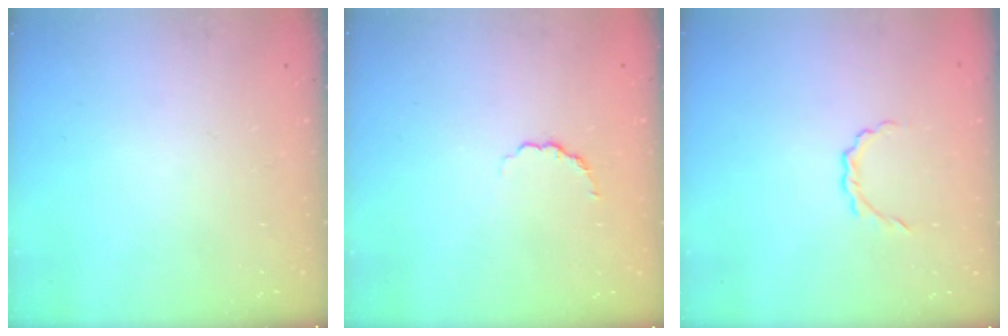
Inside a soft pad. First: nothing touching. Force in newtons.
{"total": 2.6, "press": 2.4, "slide": 1.0}
{"total": 3.1, "press": 3.0, "slide": 1.0}